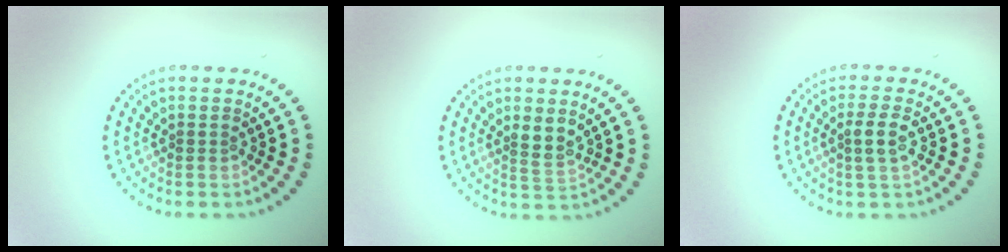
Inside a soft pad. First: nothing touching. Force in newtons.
{"total": 1.9, "press": 1.6, "slide": 1.0}
{"total": 2.0, "press": 1.9, "slide": 0.6}